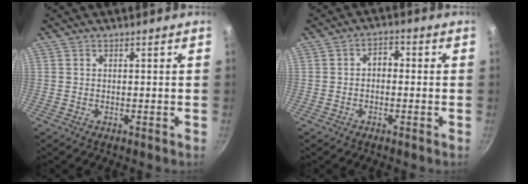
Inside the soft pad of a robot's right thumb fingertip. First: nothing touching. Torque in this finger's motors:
{"motor_torque": [0.23, 0.50, 0.36, -0.17, -0.01]}